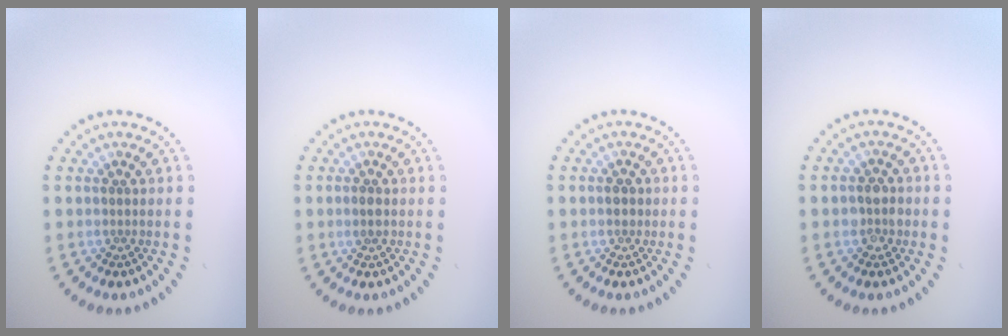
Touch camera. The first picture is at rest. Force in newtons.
{"total": 1.2, "press": 1.1, "slide": 0.2}
{"total": 1.2, "press": 1.2, "slide": 0.2}
{"total": 2.2, "press": 2.1, "slide": 0.6}